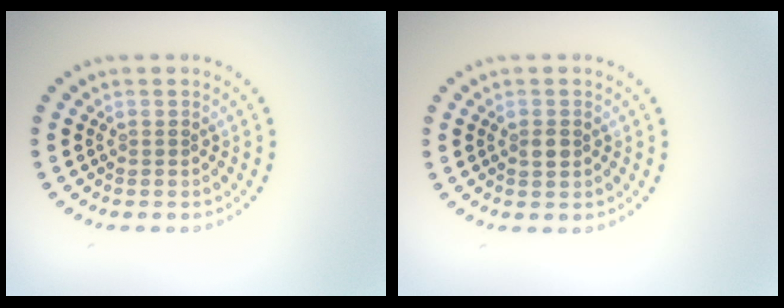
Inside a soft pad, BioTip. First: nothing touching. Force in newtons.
{"total": 1.0, "press": 1.0, "slide": 0.1}